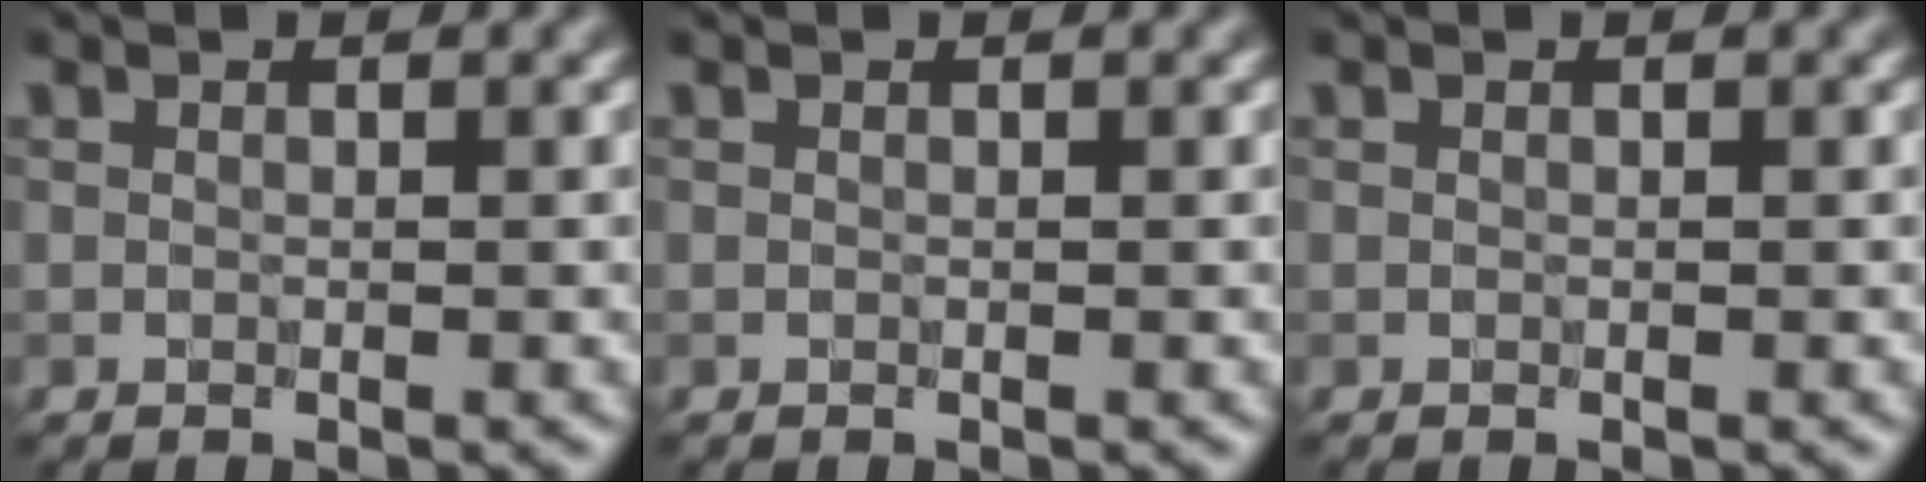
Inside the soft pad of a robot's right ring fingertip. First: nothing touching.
{"total": 0.0}
{"total": 0.0}